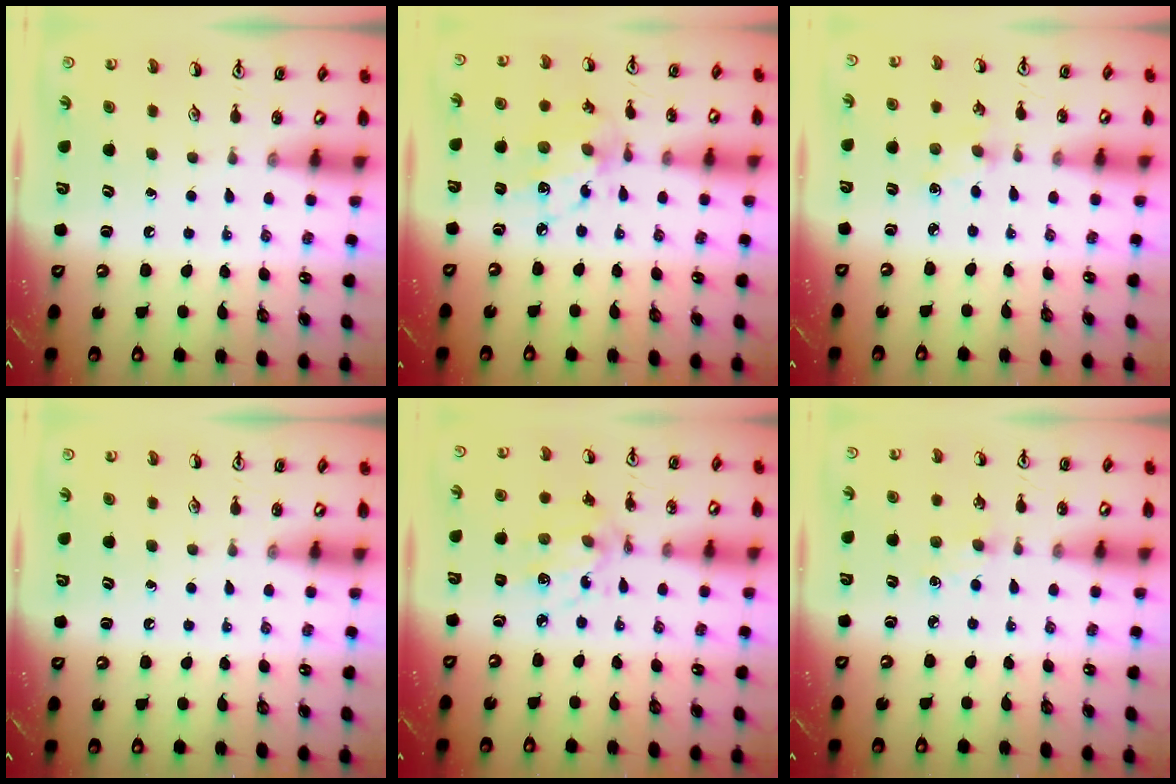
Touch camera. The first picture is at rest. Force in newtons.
{"total": 10.0, "press": 9.9, "slide": 0.6}
{"total": 2.3, "press": 2.3, "slide": 0.4}
{"total": 0.0}
{"total": 7.1, "press": 7.1, "slide": 0.3}
{"total": 2.8, "press": 2.8, "slide": 0.4}